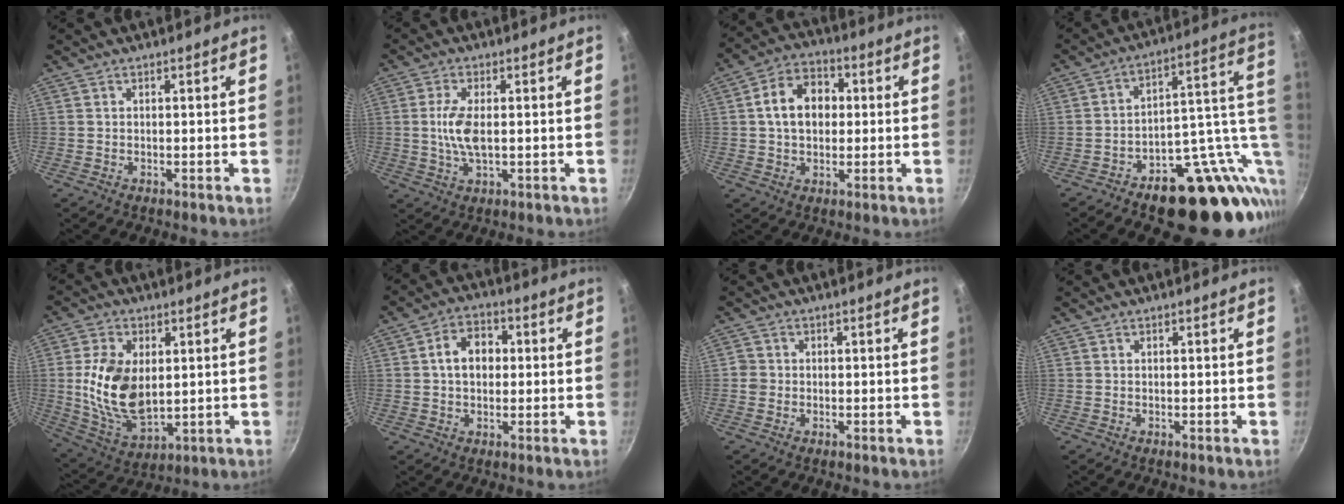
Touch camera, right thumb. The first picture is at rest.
{"total": 6.4, "force": [0.2, 2.7, 5.8], "torque": [-0.124, -0.001, 0.001]}
{"total": 10.8, "force": [1.1, 7.9, 7.3], "torque": [-0.089, 0.023, 0.006]}
{"total": 22.9, "force": [-5.7, 13.1, 17.9], "torque": [-0.176, 0.036, -0.072]}
{"total": 15.0, "force": [1.5, 9.1, 11.8], "torque": [-0.208, -0.017, 0.039]}
{"total": 7.7, "force": [0.7, 5.7, 5.1], "torque": [-0.057, 0.018, 0.001]}
{"total": 1.9, "force": [-0.5, 1.8, 0.5], "torque": [-0.001, 0.009, -0.011]}
{"total": 0.0}